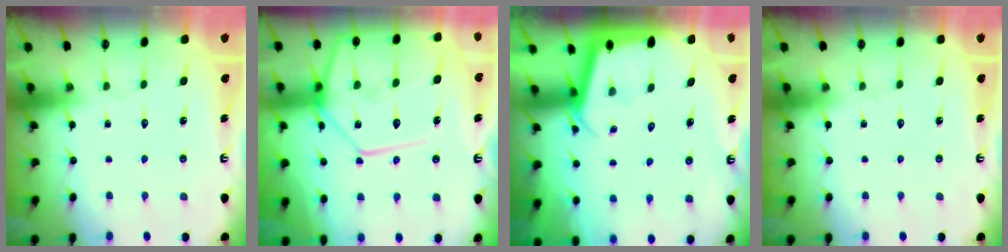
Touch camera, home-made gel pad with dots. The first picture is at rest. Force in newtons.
{"total": 16.8, "press": 16.7, "slide": 1.7}
{"total": 2.3, "press": 2.3, "slide": 0.1}
{"total": 0.0}